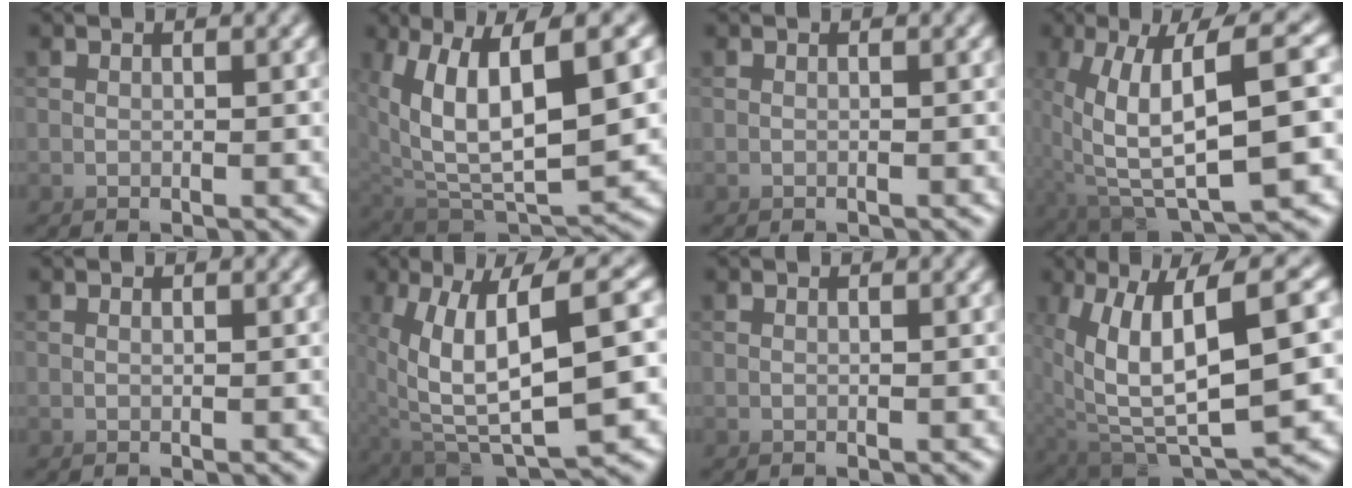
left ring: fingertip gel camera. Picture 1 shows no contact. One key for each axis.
{"total": 6.1, "fx": 2.0, "fy": 2.3, "fz": 5.2, "tx": -0.148, "ty": 0.010, "tz": 0.027}
{"total": 0.7, "fx": -0.1, "fy": -0.6, "fz": -0.4, "tx": 0.005, "ty": 0.004, "tz": -0.004}
{"total": 6.7, "fx": -1.7, "fy": 0.8, "fz": 6.4, "tx": -0.130, "ty": -0.004, "tz": -0.015}
{"total": 0.0}
{"total": 6.9, "fx": -1.0, "fy": 2.1, "fz": 6.5, "tx": -0.142, "ty": -0.007, "tz": -0.007}
{"total": 0.0}
{"total": 7.4, "fx": 0.2, "fy": 2.9, "fz": 6.8, "tx": -0.157, "ty": 0.001, "tz": 0.007}